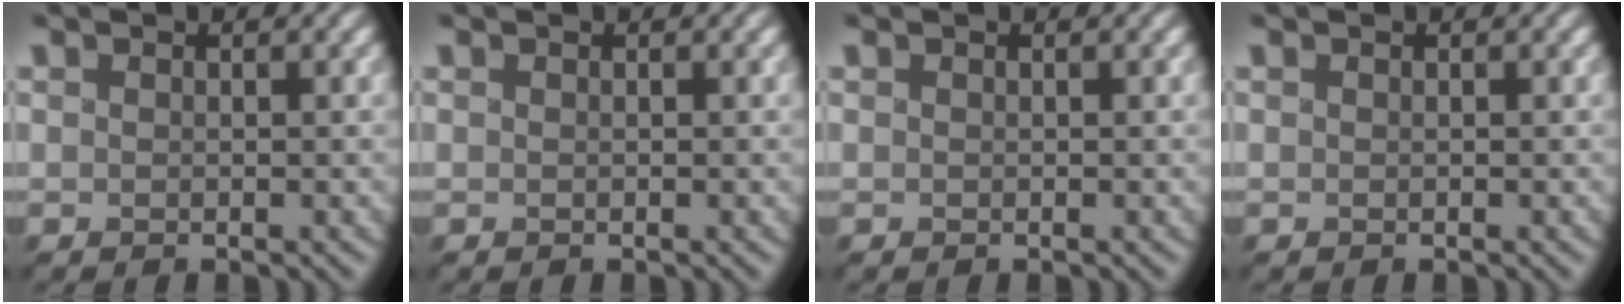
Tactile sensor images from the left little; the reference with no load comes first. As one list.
[{"total": 0.0}, {"total": 0.0}, {"total": 0.0}]